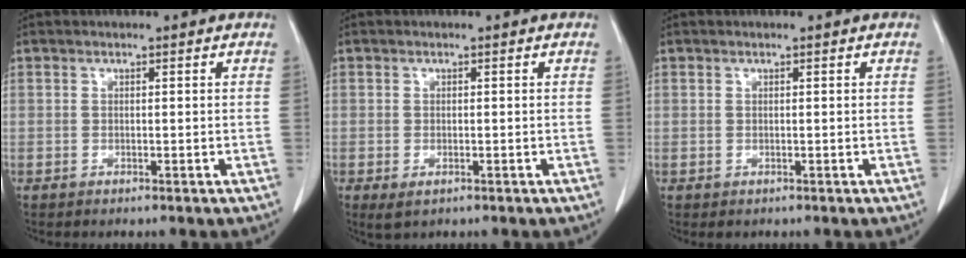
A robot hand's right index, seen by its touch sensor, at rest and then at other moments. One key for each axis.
{"total": 2.0, "fx": -0.9, "fy": 1.0, "fz": 1.5, "tx": -0.031, "ty": -0.005, "tz": -0.005}
{"total": 0.5, "fx": -0.1, "fy": 0.5, "fz": 0.0, "tx": 0.002, "ty": 0.004, "tz": -0.002}